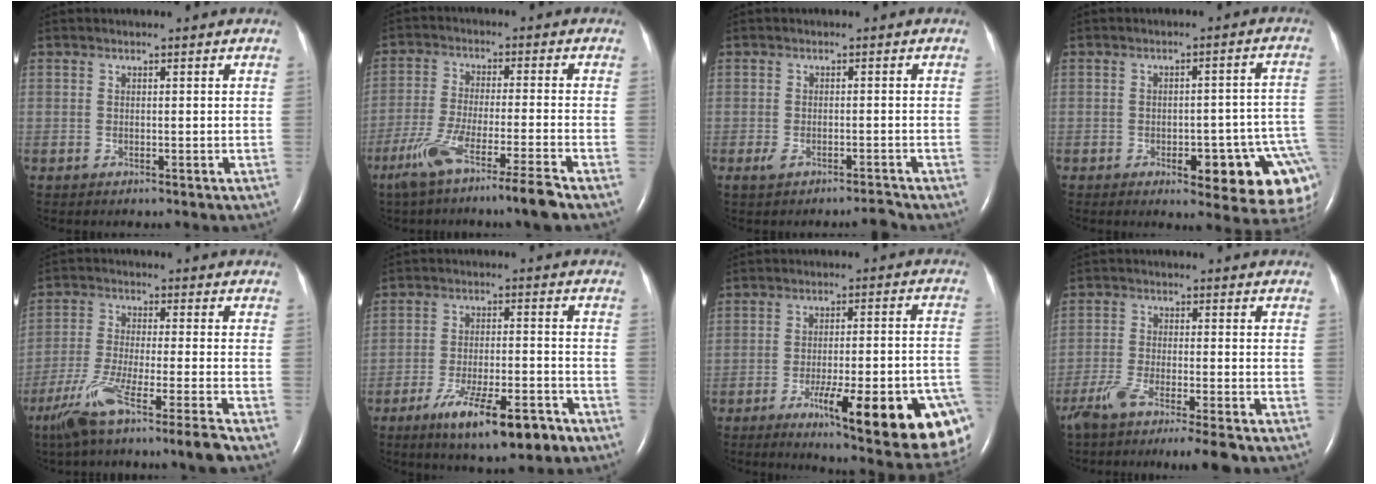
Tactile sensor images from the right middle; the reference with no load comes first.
{"total": 10.5, "force": [-7.1, -1.0, 7.6], "torque": [-0.139, -0.033, -0.129]}
{"total": 2.3, "force": [-1.8, 0.3, 1.4], "torque": [-0.033, -0.004, -0.034]}
{"total": 14.2, "force": [-6.5, 4.0, 12.0], "torque": [-0.056, 0.031, -0.070]}
{"total": 12.4, "force": [-8.9, -1.9, 8.4], "torque": [-0.149, -0.043, -0.152]}
{"total": 11.6, "force": [-7.2, 2.5, 8.8], "torque": [-0.150, -0.012, -0.109]}
{"total": 23.0, "force": [-10.8, 3.5, 20.0], "torque": [-0.175, -0.006, -0.144]}
{"total": 10.1, "force": [-8.0, -0.3, 6.1], "torque": [-0.101, -0.022, -0.132]}